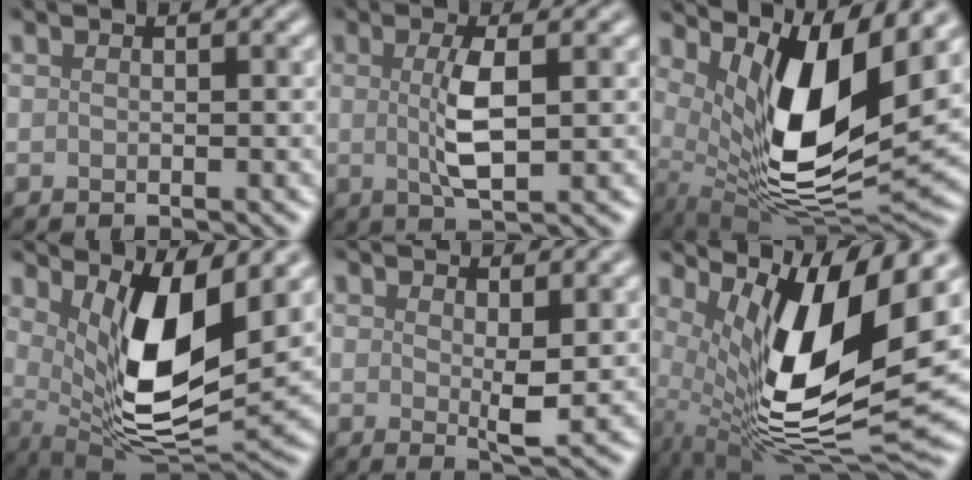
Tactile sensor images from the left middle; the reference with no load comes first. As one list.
[{"total": 3.6, "force": [0.1, 0.8, 3.5], "torque": [-0.075, -0.007, 0.006]}, {"total": 11.2, "force": [3.5, 3.6, 10.0], "torque": [-0.185, -0.020, 0.074]}, {"total": 9.4, "force": [2.8, 3.2, 8.4], "torque": [-0.154, -0.024, 0.057]}, {"total": 2.3, "force": [0.5, 0.3, 2.2], "torque": [-0.043, -0.012, 0.012]}, {"total": 12.9, "force": [3.2, 4.2, 11.7], "torque": [-0.224, -0.011, 0.064]}]